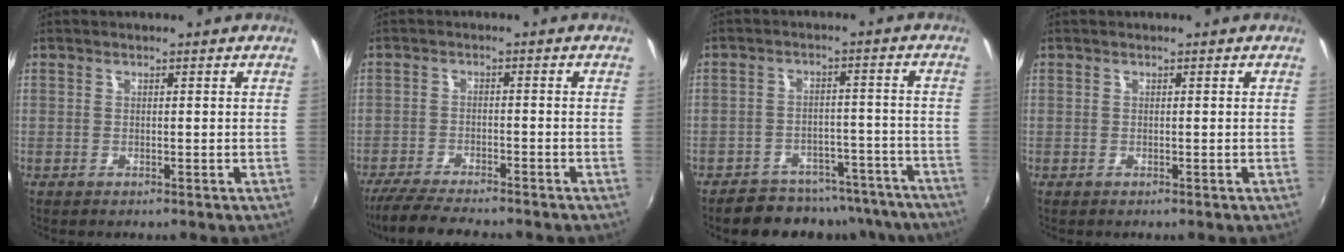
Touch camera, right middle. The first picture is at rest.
{"total": 9.2, "force": [-8.2, 0.9, 4.1], "torque": [-0.102, -0.026, -0.138]}
{"total": 13.7, "force": [-12.1, 5.2, 3.9], "torque": [-0.069, 0.026, -0.141]}
{"total": 0.0}